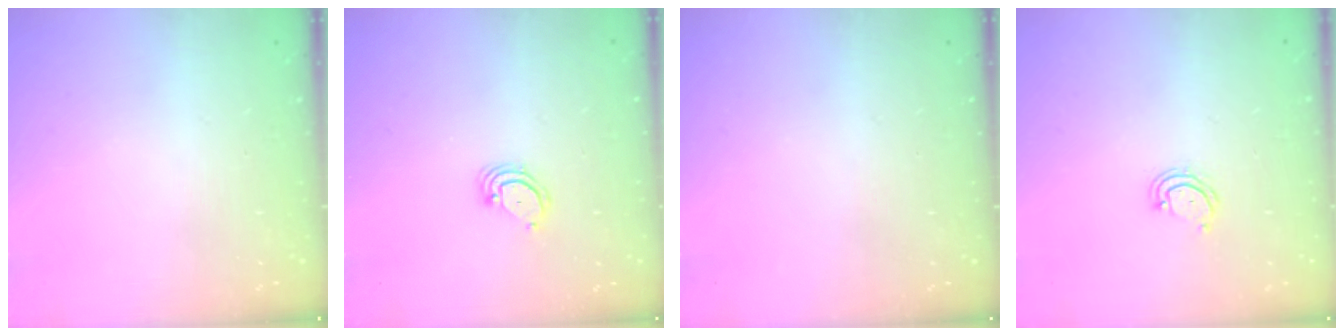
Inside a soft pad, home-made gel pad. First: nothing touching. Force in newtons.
{"total": 3.5, "press": 3.5, "slide": 0.3}
{"total": 0.0}
{"total": 3.9, "press": 3.9, "slide": 0.4}